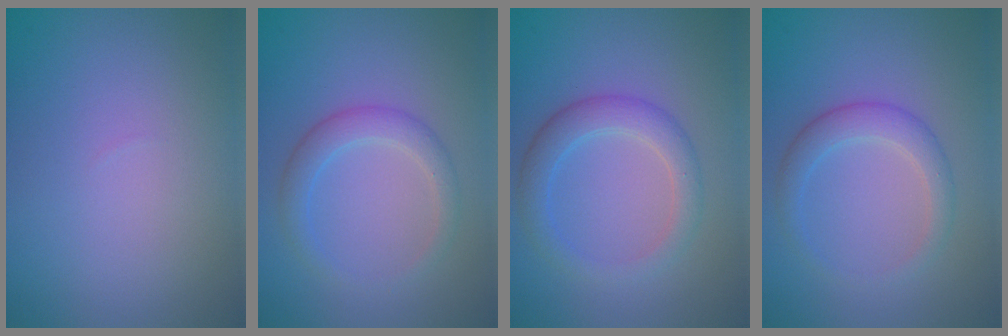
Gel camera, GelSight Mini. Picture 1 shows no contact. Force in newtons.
{"total": 2.5, "press": 2.5, "slide": 0.1}
{"total": 3.4, "press": 3.3, "slide": 0.4}
{"total": 2.7, "press": 2.7, "slide": 0.1}